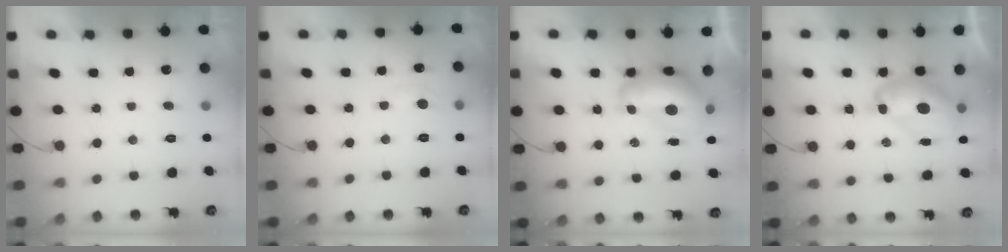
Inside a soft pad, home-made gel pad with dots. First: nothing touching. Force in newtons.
{"total": 6.2, "press": 6.2, "slide": 0.8}
{"total": 11.4, "press": 11.3, "slide": 1.3}
{"total": 10.5, "press": 10.4, "slide": 1.1}